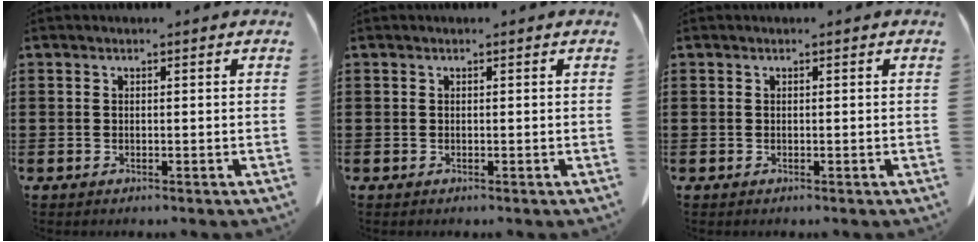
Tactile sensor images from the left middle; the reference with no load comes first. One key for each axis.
{"total": 0.0}
{"total": 0.0}